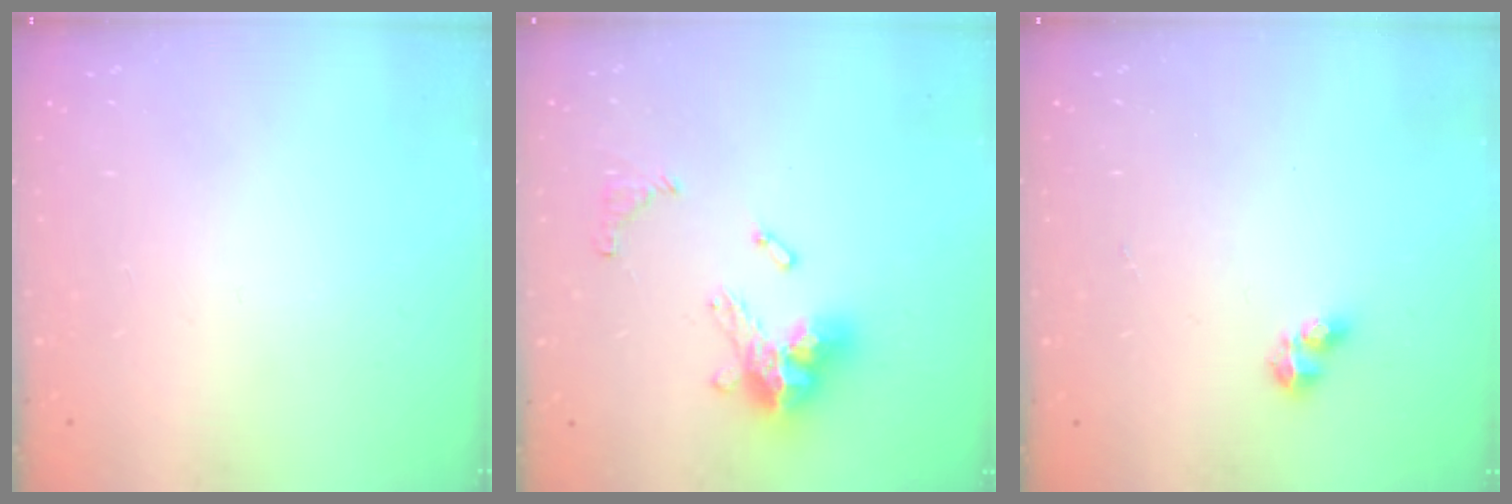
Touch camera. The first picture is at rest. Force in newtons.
{"total": 13.4, "press": 13.4, "slide": 0.9}
{"total": 2.9, "press": 2.9, "slide": 0.3}